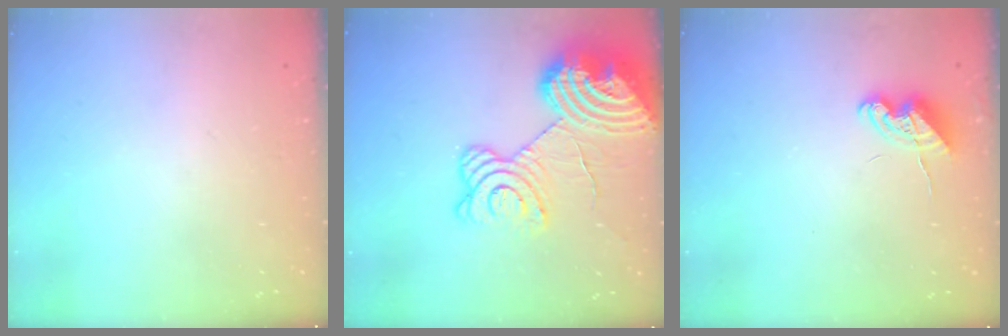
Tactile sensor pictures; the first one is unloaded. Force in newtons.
{"total": 24.6, "press": 24.4, "slide": 3.1}
{"total": 6.9, "press": 6.8, "slide": 1.0}